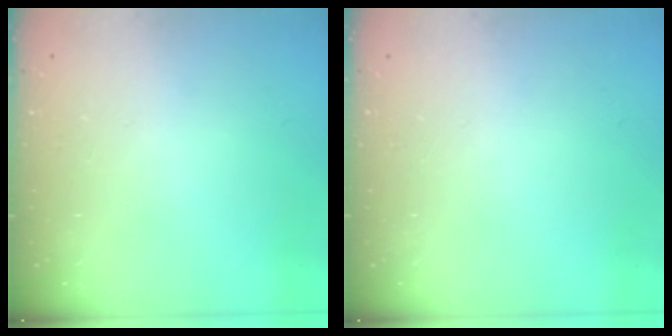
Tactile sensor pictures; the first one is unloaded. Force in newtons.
{"total": 0.0}